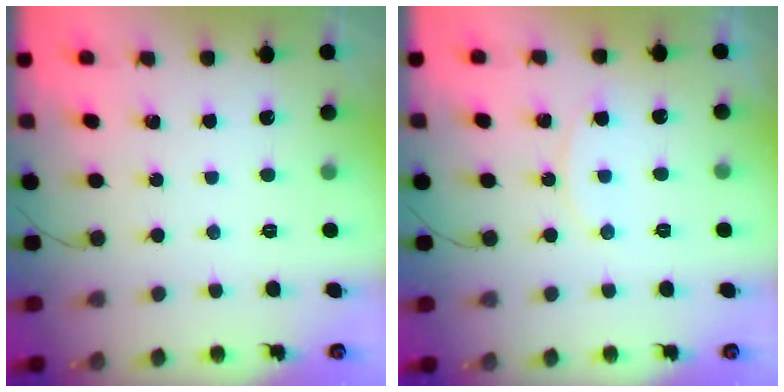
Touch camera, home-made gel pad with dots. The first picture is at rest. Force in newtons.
{"total": 5.1, "press": 5.1, "slide": 0.7}